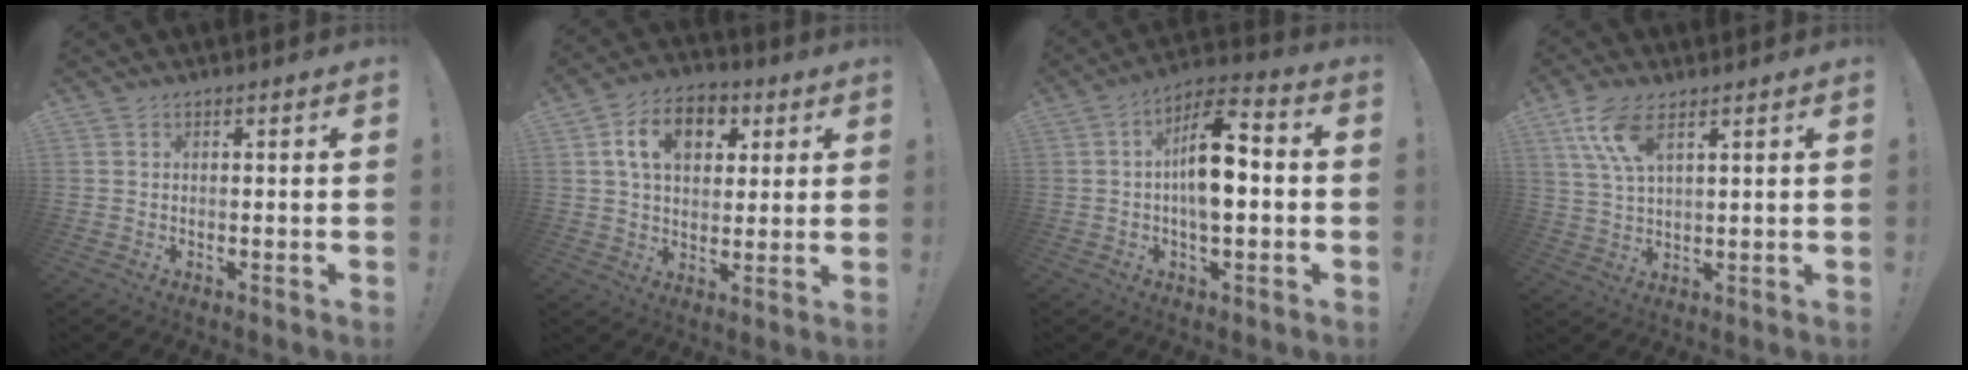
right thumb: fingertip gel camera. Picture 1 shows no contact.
{"total": 13.5, "force": [4.9, 9.2, 8.7], "torque": [-0.133, -0.001, 0.093]}
{"total": 12.3, "force": [-0.4, 5.4, 11.0], "torque": [-0.175, 0.002, -0.012]}
{"total": 9.6, "force": [5.3, 3.9, 7.0], "torque": [-0.132, -0.017, 0.097]}